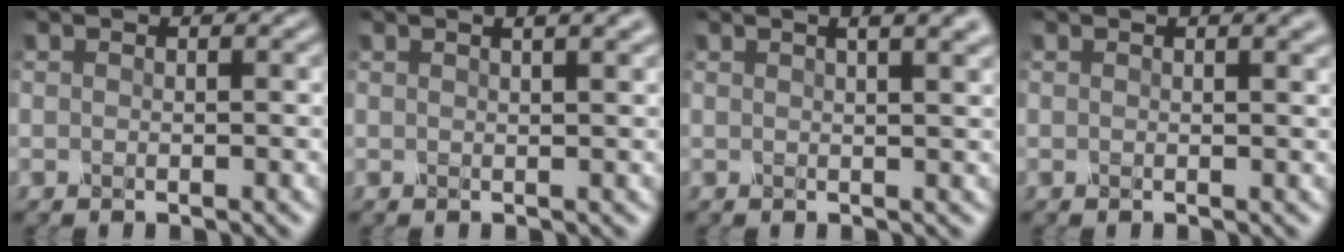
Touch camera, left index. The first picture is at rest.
{"total": 3.4, "force": [1.8, 1.3, 2.5], "torque": [-0.009, 0.013, 0.000]}
{"total": 6.0, "force": [3.2, 2.6, 4.3], "torque": [-0.018, 0.037, 0.004]}
{"total": 1.8, "force": [1.1, 0.6, 1.2], "torque": [-0.007, 0.003, 0.014]}